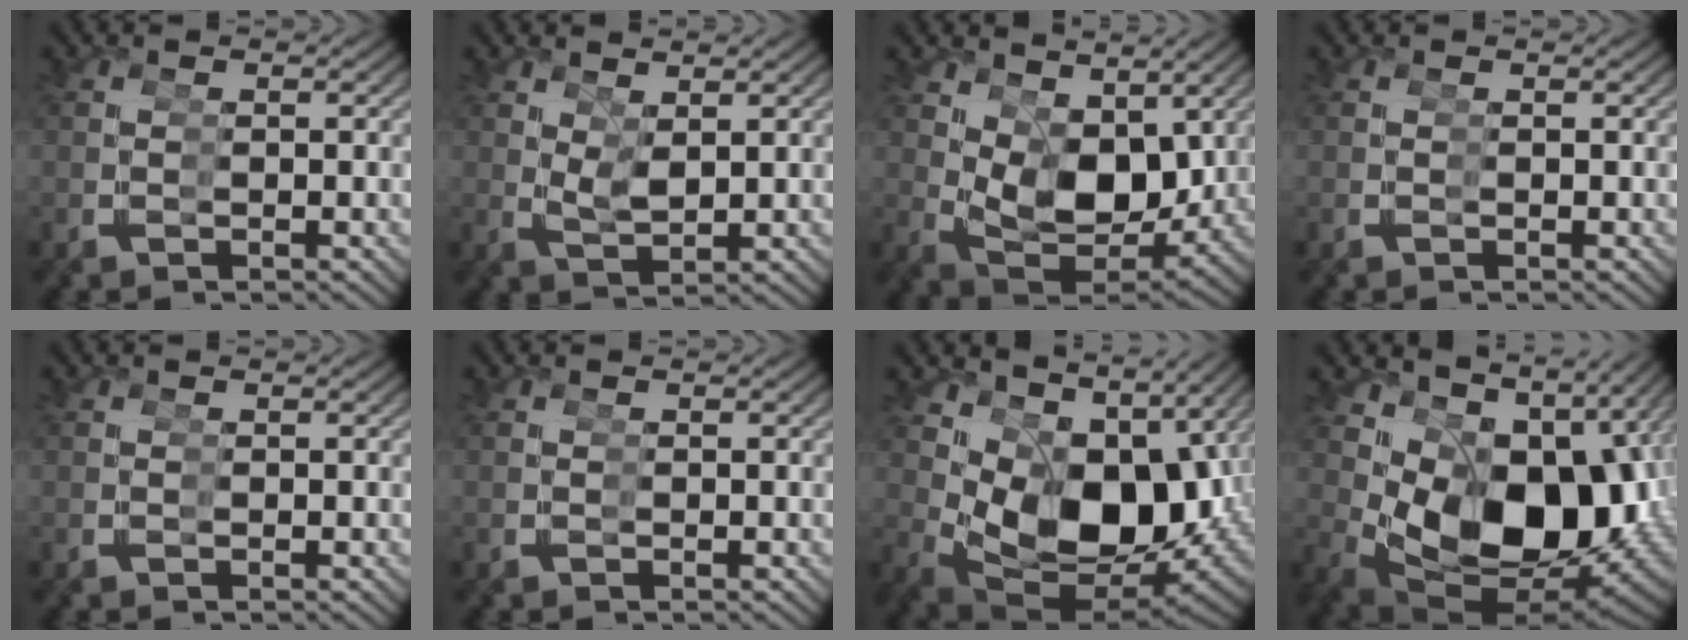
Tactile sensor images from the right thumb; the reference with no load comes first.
{"total": 2.7, "force": [0.9, 1.9, 1.7], "torque": [-0.037, -0.012, 0.022]}
{"total": 8.0, "force": [1.1, 5.8, 5.5], "torque": [-0.131, -0.042, 0.030]}
{"total": 0.0}
{"total": 0.0}
{"total": 0.0}
{"total": 16.6, "force": [-0.9, 11.2, 12.2], "torque": [-0.243, -0.061, 0.015]}
{"total": 18.9, "force": [-1.4, 12.6, 14.0], "torque": [-0.268, -0.062, 0.010]}